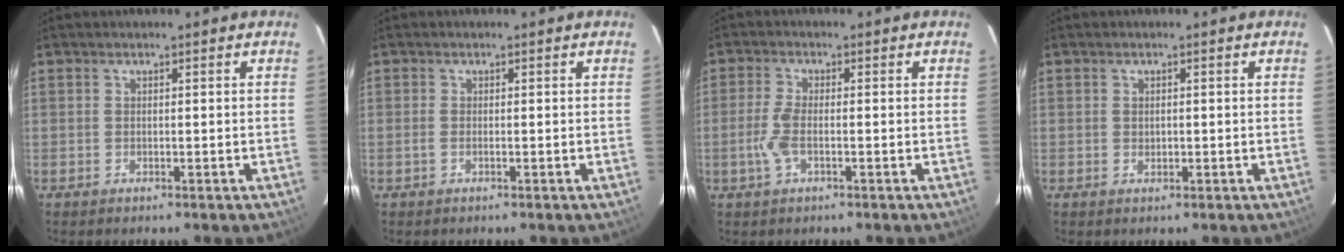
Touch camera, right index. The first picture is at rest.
{"total": 1.0, "force": [-0.3, 0.3, 0.9], "torque": [-0.020, 0.000, -0.008]}
{"total": 4.6, "force": [-1.3, 1.5, 4.2], "torque": [-0.097, 0.000, -0.027]}
{"total": 1.1, "force": [0.1, 0.8, 0.7], "torque": [-0.010, 0.003, 0.002]}